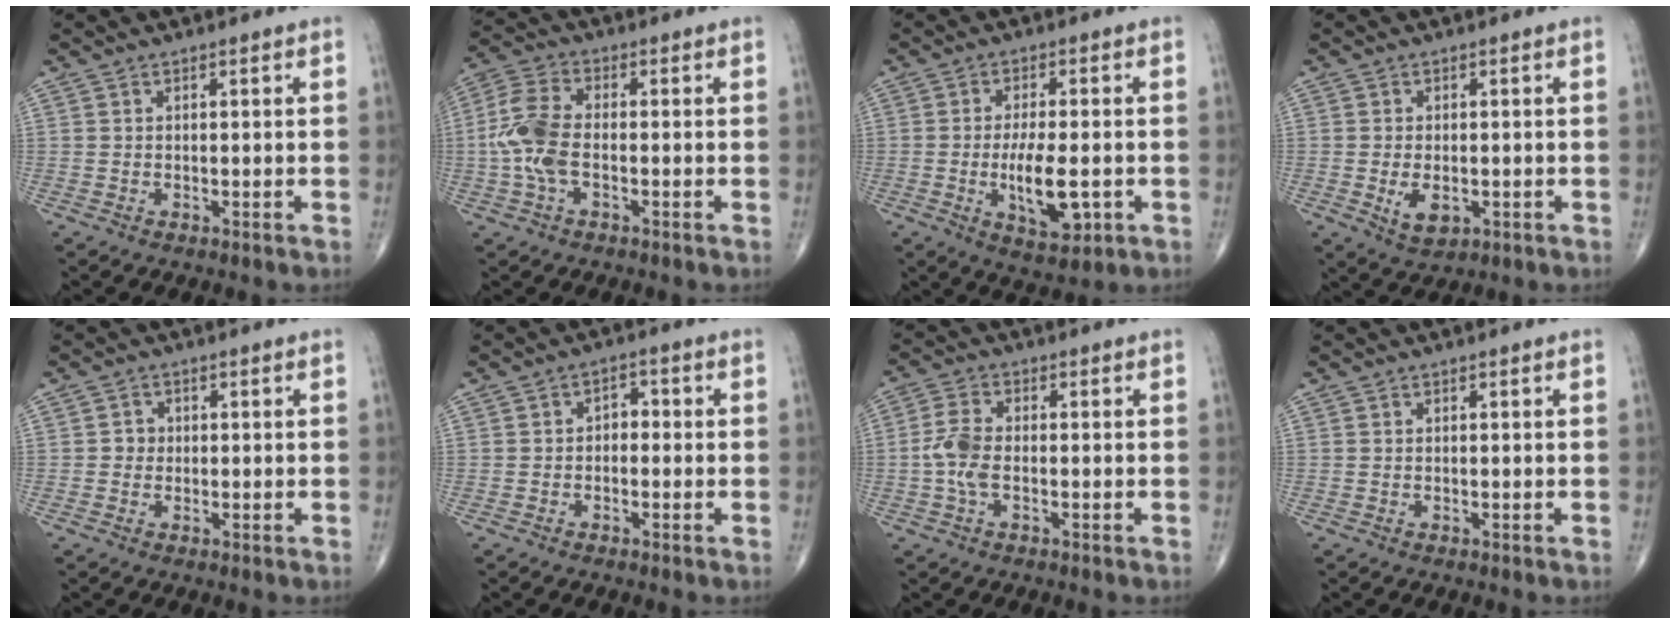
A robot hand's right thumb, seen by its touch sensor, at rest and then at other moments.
{"total": 8.6, "force": [-1.4, 4.5, 7.2], "torque": [-0.174, 0.022, -0.034]}
{"total": 9.4, "force": [-2.1, 3.7, 8.4], "torque": [-0.139, -0.006, -0.029]}
{"total": 4.8, "force": [-1.1, 2.8, 3.7], "torque": [-0.057, -0.006, -0.012]}
{"total": 1.8, "force": [-0.1, 1.7, 0.6], "torque": [0.003, 0.006, -0.006]}
{"total": 2.8, "force": [-0.4, 1.9, 1.9], "torque": [-0.011, 0.013, -0.016]}
{"total": 5.4, "force": [-1.0, 2.7, 4.6], "torque": [-0.110, 0.013, -0.023]}
{"total": 0.0}